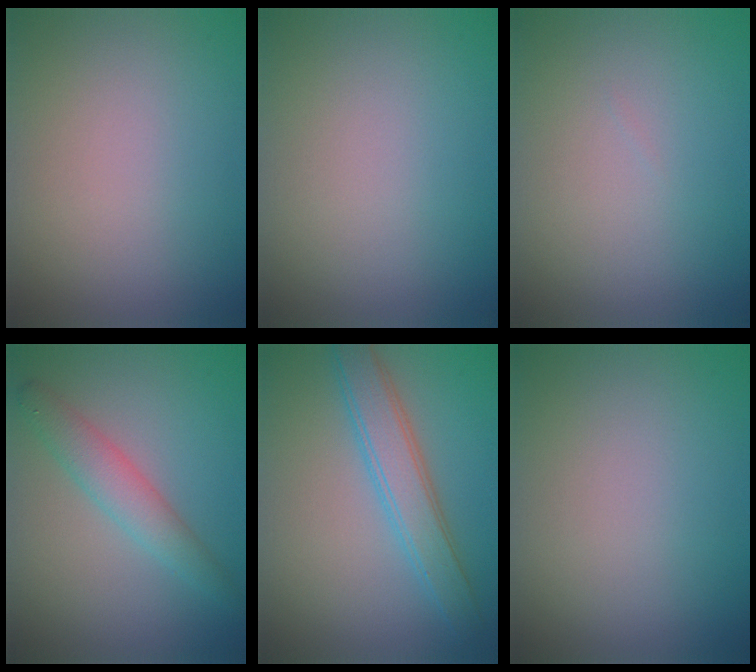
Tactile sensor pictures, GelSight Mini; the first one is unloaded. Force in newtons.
{"total": 0.0}
{"total": 0.0}
{"total": 3.1, "press": 3.1, "slide": 0.1}
{"total": 4.1, "press": 4.1, "slide": 0.2}
{"total": 0.0}